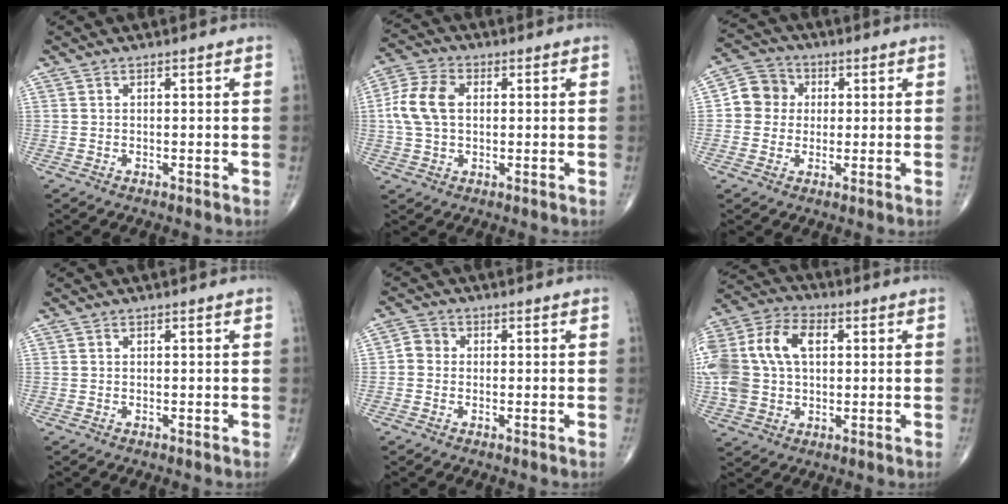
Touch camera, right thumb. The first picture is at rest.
{"total": 9.0, "force": [0.8, 6.2, 6.5], "torque": [-0.134, 0.018, 0.013]}
{"total": 7.2, "force": [0.6, 6.8, 2.4], "torque": [-0.014, 0.014, -0.002]}
{"total": 0.0}
{"total": 2.7, "force": [-0.4, 2.4, 1.2], "torque": [-0.008, 0.006, -0.017]}
{"total": 19.6, "force": [3.2, 13.4, 14.0], "torque": [-0.316, 0.030, 0.056]}